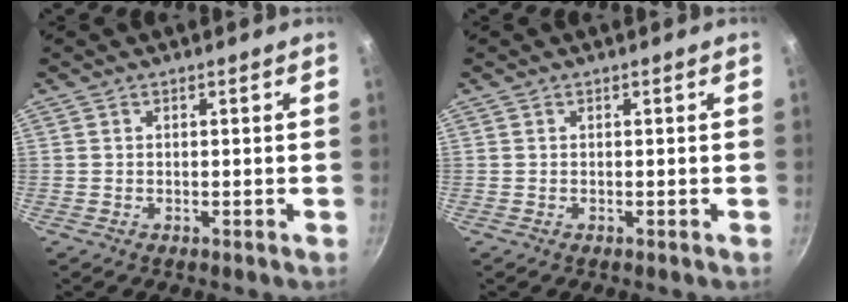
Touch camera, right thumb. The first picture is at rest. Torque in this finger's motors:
{"motor_torque": [0.15, 0.08, 0.59, 0.08, 0.03]}